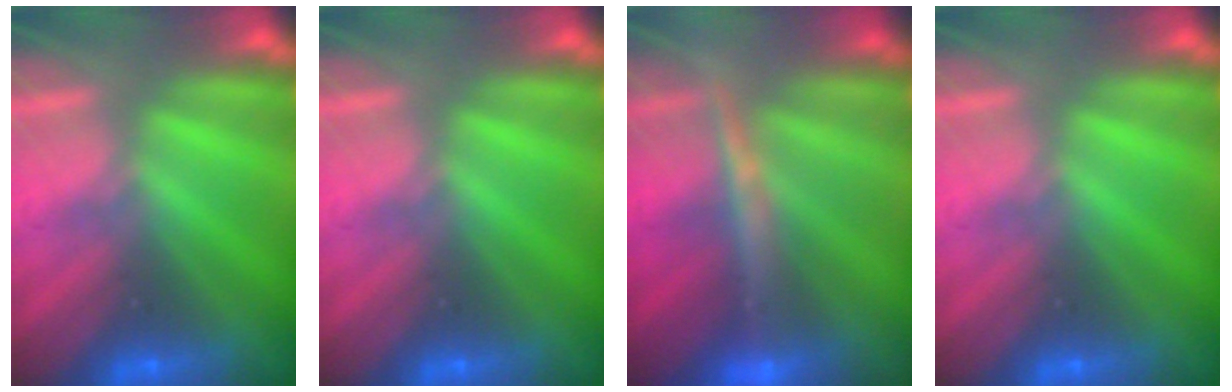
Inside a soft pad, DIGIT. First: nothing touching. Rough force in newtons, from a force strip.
{"total": 0.0}
{"total": 3.9}
{"total": 0.0}